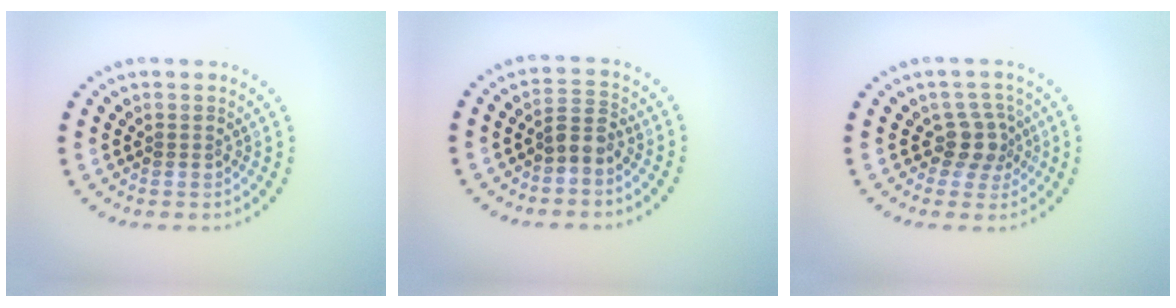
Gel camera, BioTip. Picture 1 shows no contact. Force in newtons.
{"total": 2.1, "press": 1.8, "slide": 1.1}
{"total": 2.7, "press": 2.2, "slide": 1.7}